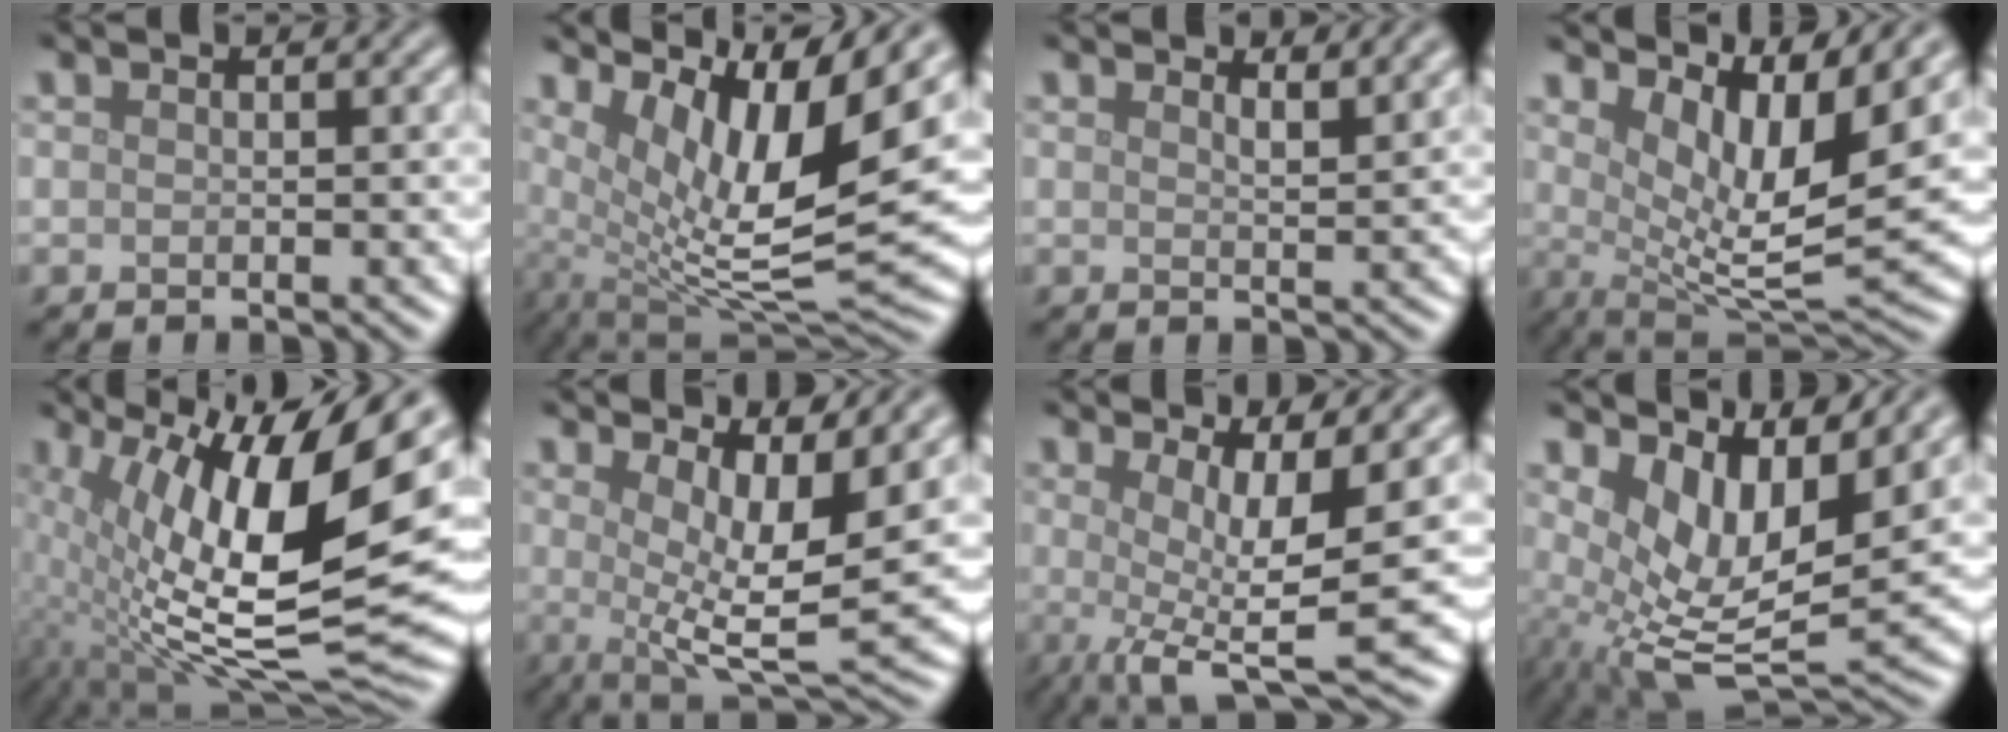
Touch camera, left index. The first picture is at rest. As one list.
[{"total": 11.5, "force": [5.0, 3.1, 9.9], "torque": [-0.189, -0.002, 0.096]}, {"total": 2.3, "force": [2.0, 0.5, 1.0], "torque": [-0.007, 0.000, 0.027]}, {"total": 8.7, "force": [3.9, 2.3, 7.4], "torque": [-0.123, -0.006, 0.073]}, {"total": 16.7, "force": [3.9, 6.1, 15.0], "torque": [-0.274, -0.001, 0.077]}, {"total": 9.0, "force": [2.6, 2.7, 8.1], "torque": [-0.125, -0.006, 0.046]}, {"total": 8.1, "force": [0.0, 2.2, 7.8], "torque": [-0.121, -0.010, -0.002]}, {"total": 8.4, "force": [1.8, 4.1, 7.1], "torque": [-0.140, -0.017, 0.036]}]